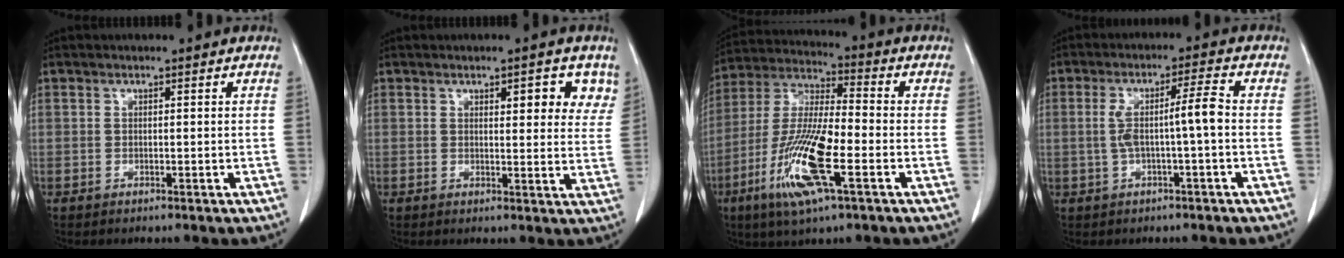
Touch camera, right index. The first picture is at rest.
{"total": 6.2, "force": [3.6, 2.2, 4.6], "torque": [-0.039, -0.001, 0.040]}
{"total": 15.4, "force": [-5.7, 2.3, 14.2], "torque": [-0.294, -0.020, -0.107]}
{"total": 6.1, "force": [-0.4, 0.1, 6.1], "torque": [-0.115, 0.020, -0.003]}